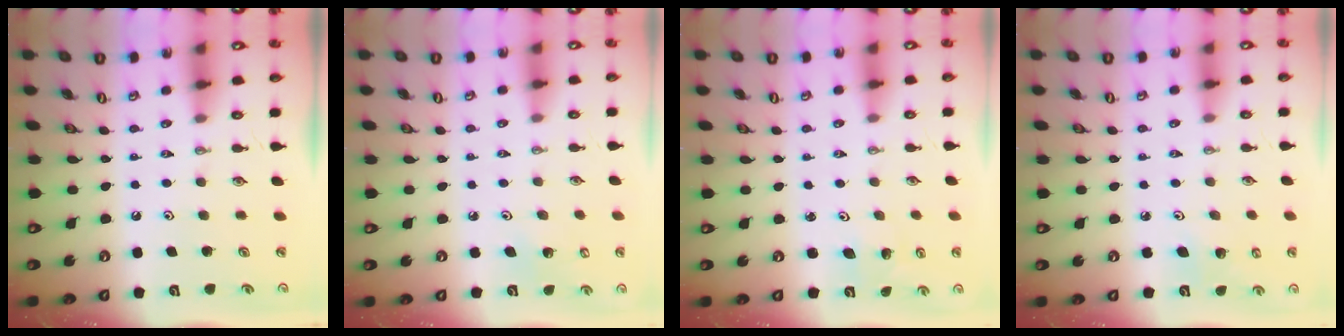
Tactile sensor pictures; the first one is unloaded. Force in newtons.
{"total": 3.2, "press": 3.2, "slide": 0.2}
{"total": 1.5, "press": 1.5, "slide": 0.1}
{"total": 5.0, "press": 4.7, "slide": 1.7}